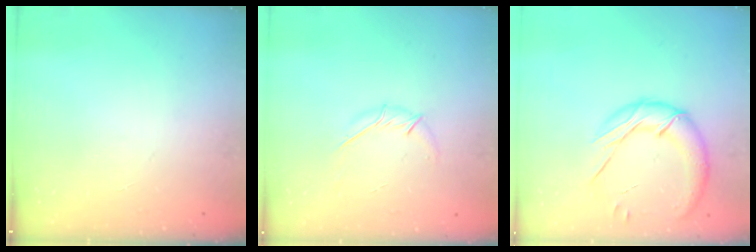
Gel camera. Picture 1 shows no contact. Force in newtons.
{"total": 4.2, "press": 4.1, "slide": 0.9}
{"total": 15.9, "press": 15.7, "slide": 2.1}